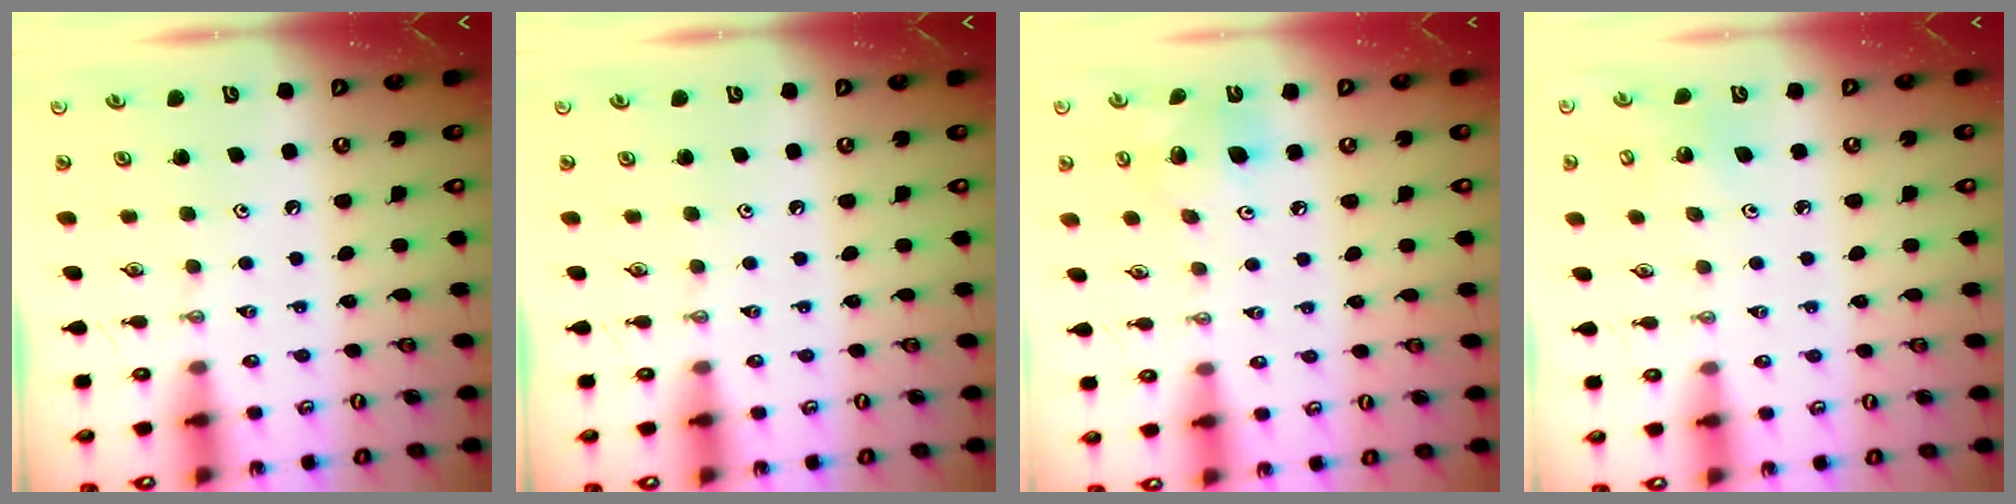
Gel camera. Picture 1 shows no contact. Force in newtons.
{"total": 0.0}
{"total": 11.3, "press": 11.2, "slide": 1.4}
{"total": 3.9, "press": 3.7, "slide": 1.4}